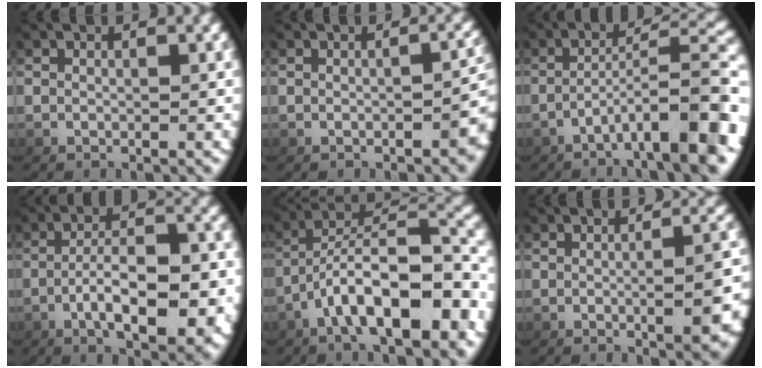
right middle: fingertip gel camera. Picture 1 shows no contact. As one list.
[{"total": 2.3, "force": [-1.0, 0.7, 1.9], "torque": [-0.021, 0.008, -0.018]}, {"total": 6.9, "force": [-3.5, 1.3, 5.8], "torque": [-0.077, 0.015, -0.053]}, {"total": 6.4, "force": [-2.4, 2.0, 5.6], "torque": [-0.083, 0.000, -0.036]}, {"total": 6.5, "force": [-2.1, 2.7, 5.6], "torque": [-0.097, 0.003, -0.028]}, {"total": 5.5, "force": [-1.3, 1.4, 5.1], "torque": [-0.047, 0.009, -0.022]}]